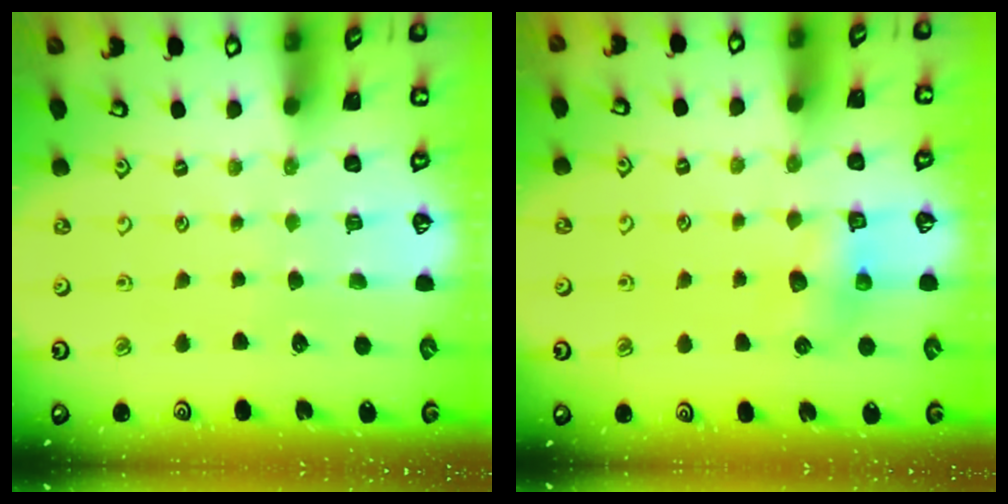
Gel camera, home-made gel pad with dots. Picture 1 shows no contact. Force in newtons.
{"total": 6.5, "press": 6.5, "slide": 0.3}